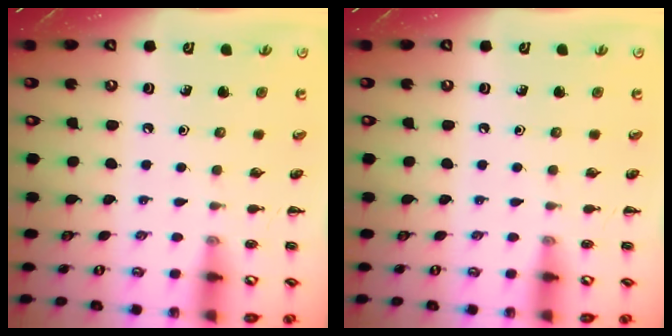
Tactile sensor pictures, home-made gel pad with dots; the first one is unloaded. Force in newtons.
{"total": 0.0}